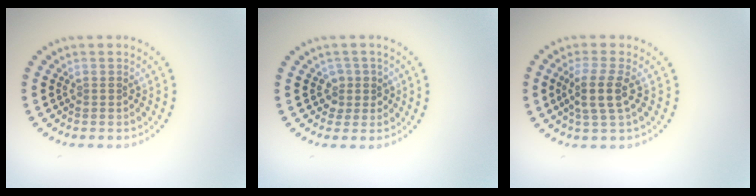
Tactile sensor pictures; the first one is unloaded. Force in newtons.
{"total": 1.8, "press": 1.4, "slide": 1.2}
{"total": 3.1, "press": 2.5, "slide": 1.7}